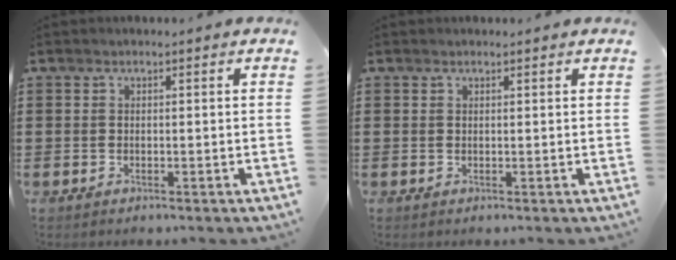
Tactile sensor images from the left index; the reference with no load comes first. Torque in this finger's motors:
{"motor_torque": [2.14, 0.00, -0.01, -0.01]}